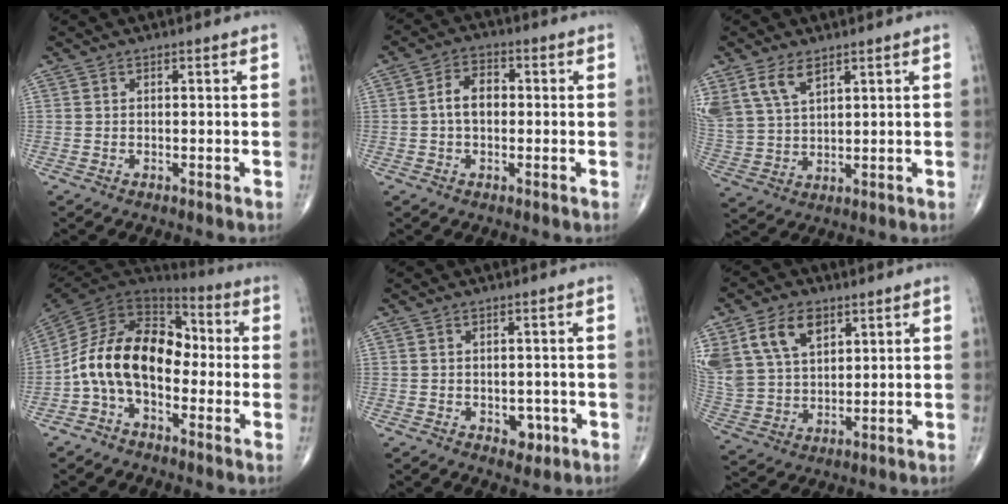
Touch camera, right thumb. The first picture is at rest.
{"total": 5.7, "force": [-0.1, 3.8, 4.2], "torque": [-0.067, 0.019, -0.010]}
{"total": 10.5, "force": [6.0, 5.8, 6.4], "torque": [-0.132, -0.011, 0.132]}
{"total": 16.2, "force": [-2.8, 10.3, 12.1], "torque": [-0.201, 0.064, -0.063]}
{"total": 3.4, "force": [-1.1, 2.4, 2.1], "torque": [-0.009, 0.003, -0.010]}
{"total": 16.9, "force": [8.0, 11.2, 9.9], "torque": [-0.204, -0.006, 0.162]}